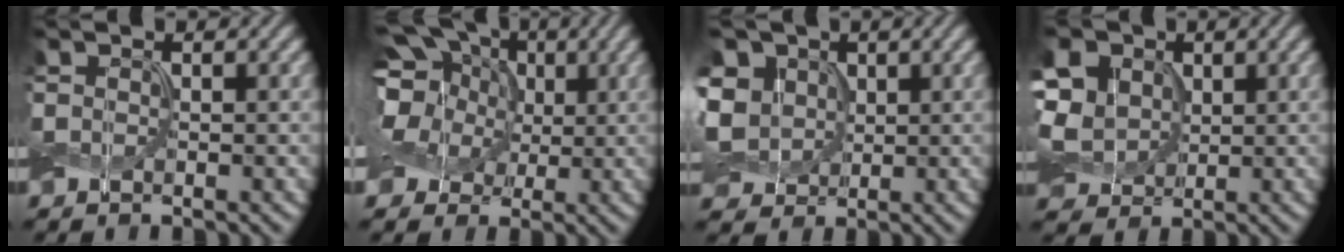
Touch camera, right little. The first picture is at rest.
{"total": 12.6, "force": [3.4, 9.9, 6.9], "torque": [-0.164, 0.051, 0.033]}
{"total": 7.3, "force": [1.6, 5.9, 4.0], "torque": [-0.115, 0.028, 0.017]}
{"total": 9.8, "force": [2.6, 7.7, 5.4], "torque": [-0.137, 0.034, 0.034]}